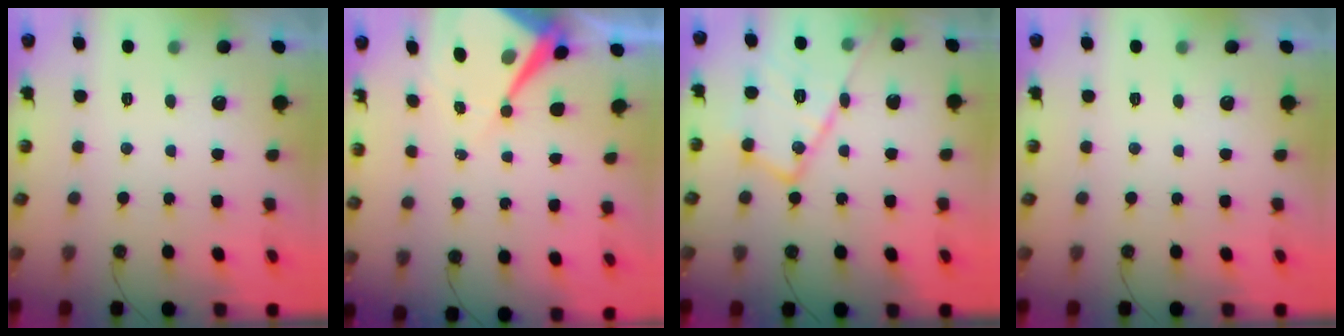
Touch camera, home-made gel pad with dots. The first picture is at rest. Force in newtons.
{"total": 9.1, "press": 9.1, "slide": 0.7}
{"total": 17.8, "press": 17.7, "slide": 1.5}
{"total": 0.0}